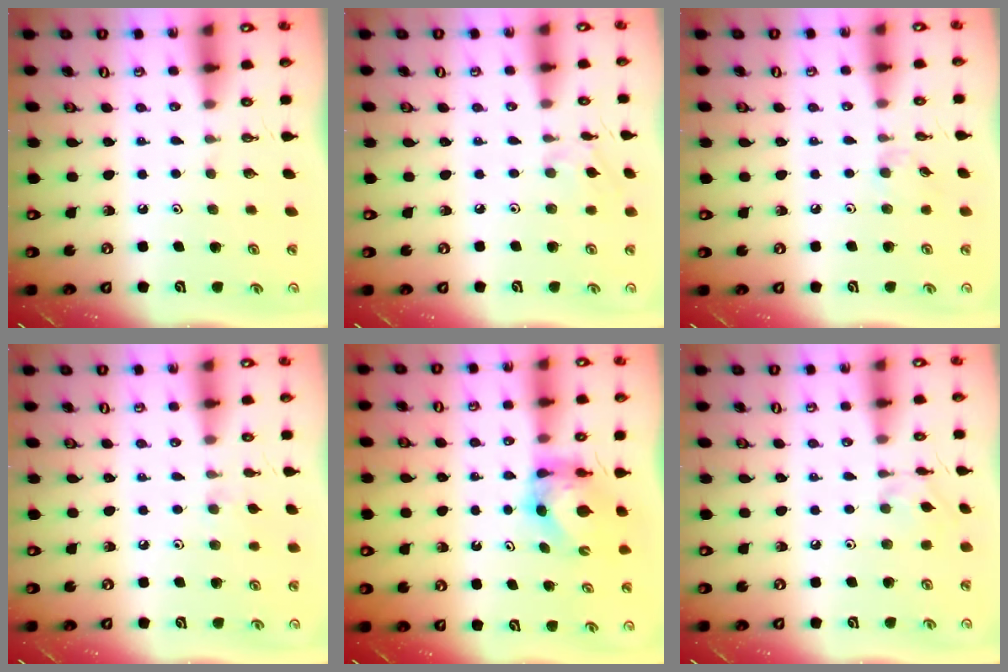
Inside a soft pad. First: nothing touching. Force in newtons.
{"total": 4.5, "press": 4.4, "slide": 0.6}
{"total": 4.0, "press": 4.0, "slide": 0.6}
{"total": 3.8, "press": 3.7, "slide": 0.8}
{"total": 5.6, "press": 5.6, "slide": 0.3}
{"total": 2.1, "press": 2.1, "slide": 0.3}